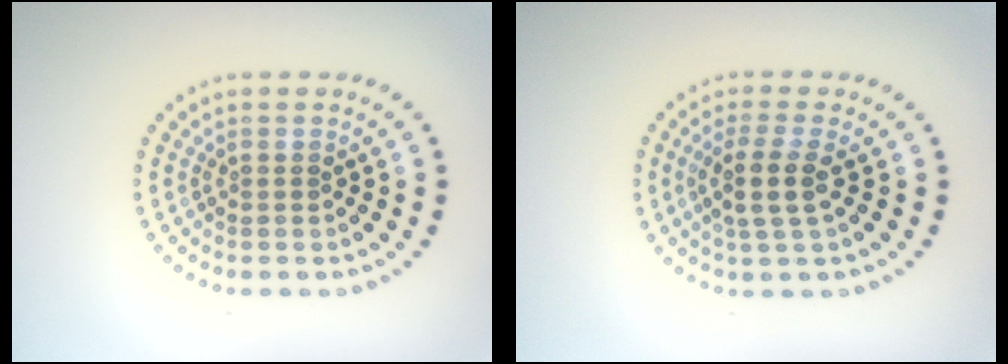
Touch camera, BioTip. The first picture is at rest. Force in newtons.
{"total": 2.8, "press": 2.3, "slide": 1.6}